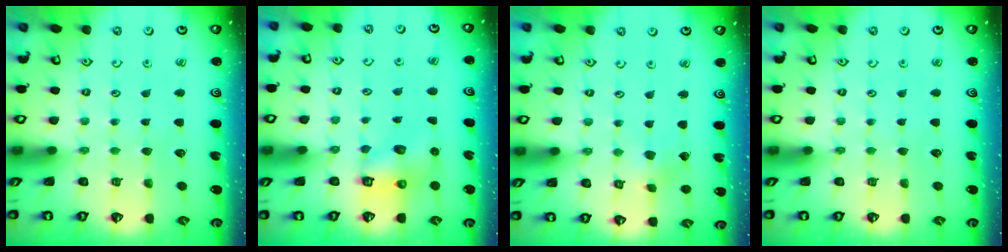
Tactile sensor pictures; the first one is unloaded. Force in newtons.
{"total": 6.4, "press": 6.4, "slide": 0.7}
{"total": 2.9, "press": 2.9, "slide": 0.2}
{"total": 0.0}